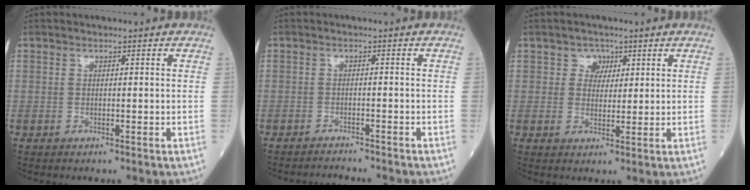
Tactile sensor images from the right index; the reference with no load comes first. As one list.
[{"total": 3.4, "force": [-3.4, -0.3, 0.2], "torque": [0.000, -0.013, -0.051]}, {"total": 2.8, "force": [1.4, 2.3, 0.6], "torque": [-0.003, 0.001, 0.016]}]